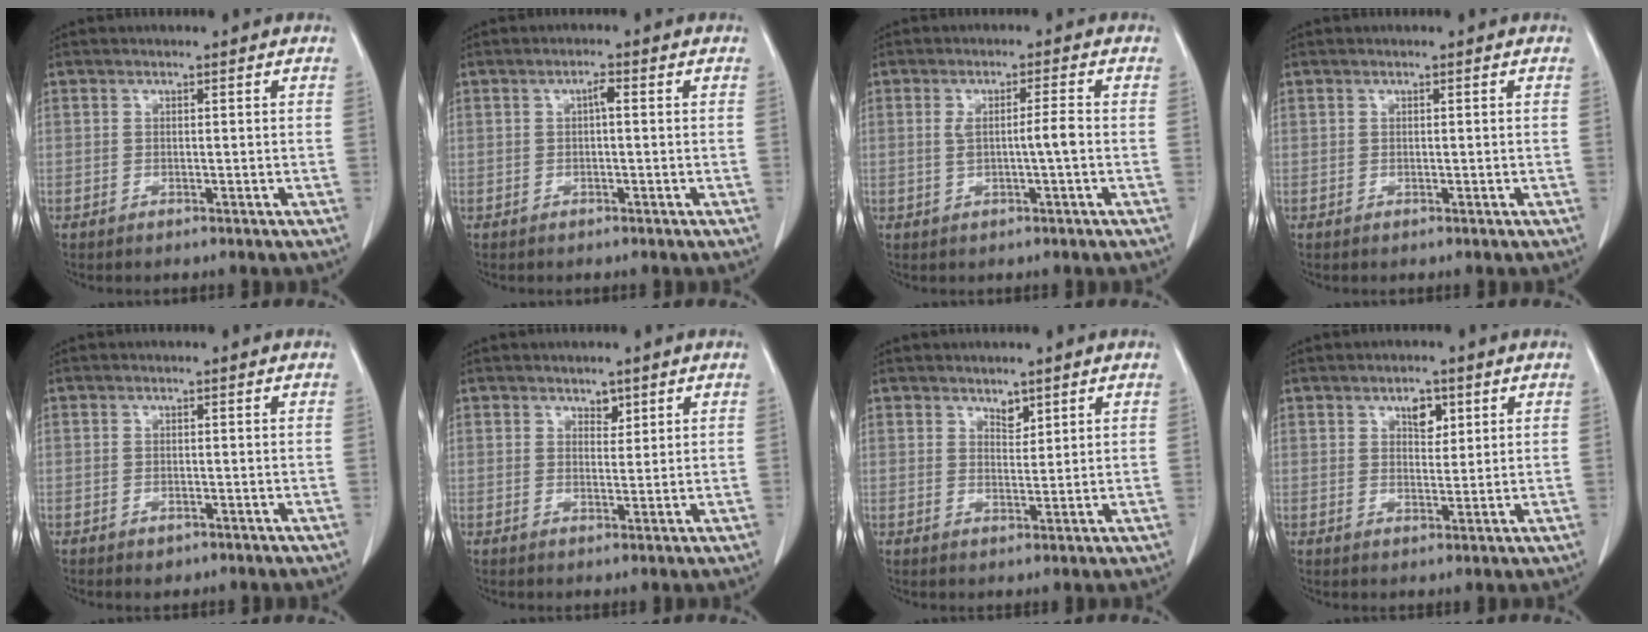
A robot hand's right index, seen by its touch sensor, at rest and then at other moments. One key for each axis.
{"total": 1.4, "fx": 0.1, "fy": 0.3, "fz": 1.4, "tx": -0.023, "ty": 0.004, "tz": 0.002}
{"total": 3.6, "fx": -0.1, "fy": -0.1, "fz": 3.6, "tx": -0.064, "ty": 0.006, "tz": 0.004}
{"total": 0.0}
{"total": 1.1, "fx": -0.7, "fy": 0.6, "fz": 0.6, "tx": -0.010, "ty": 0.000, "tz": -0.006}
{"total": 1.6, "fx": 1.2, "fy": 0.9, "fz": 0.6, "tx": -0.005, "ty": -0.005, "tz": 0.017}
{"total": 1.9, "fx": 1.5, "fy": 0.9, "fz": 0.8, "tx": -0.012, "ty": -0.006, "tz": 0.027}
{"total": 3.2, "fx": 1.6, "fy": 1.8, "fz": 2.2, "tx": -0.032, "ty": 0.001, "tz": 0.027}